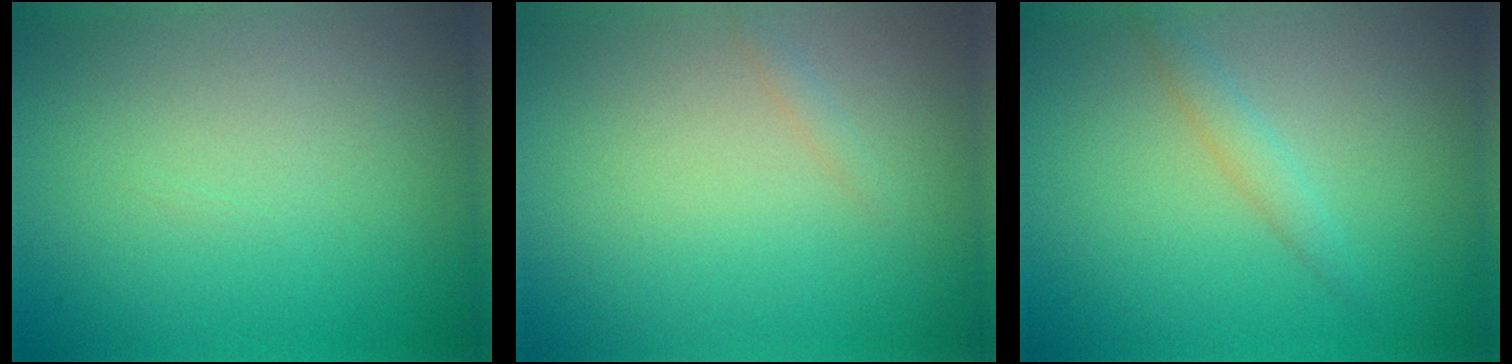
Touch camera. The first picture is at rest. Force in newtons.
{"total": 0.6, "press": 0.6, "slide": 0.1}
{"total": 1.4, "press": 1.4, "slide": 0.0}